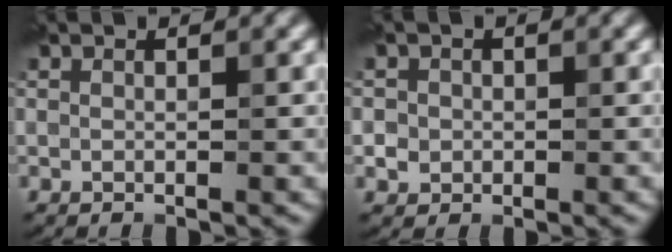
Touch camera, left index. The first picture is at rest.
{"total": 1.9, "force": [0.1, 1.8, 0.4], "torque": [0.007, 0.000, -0.004]}